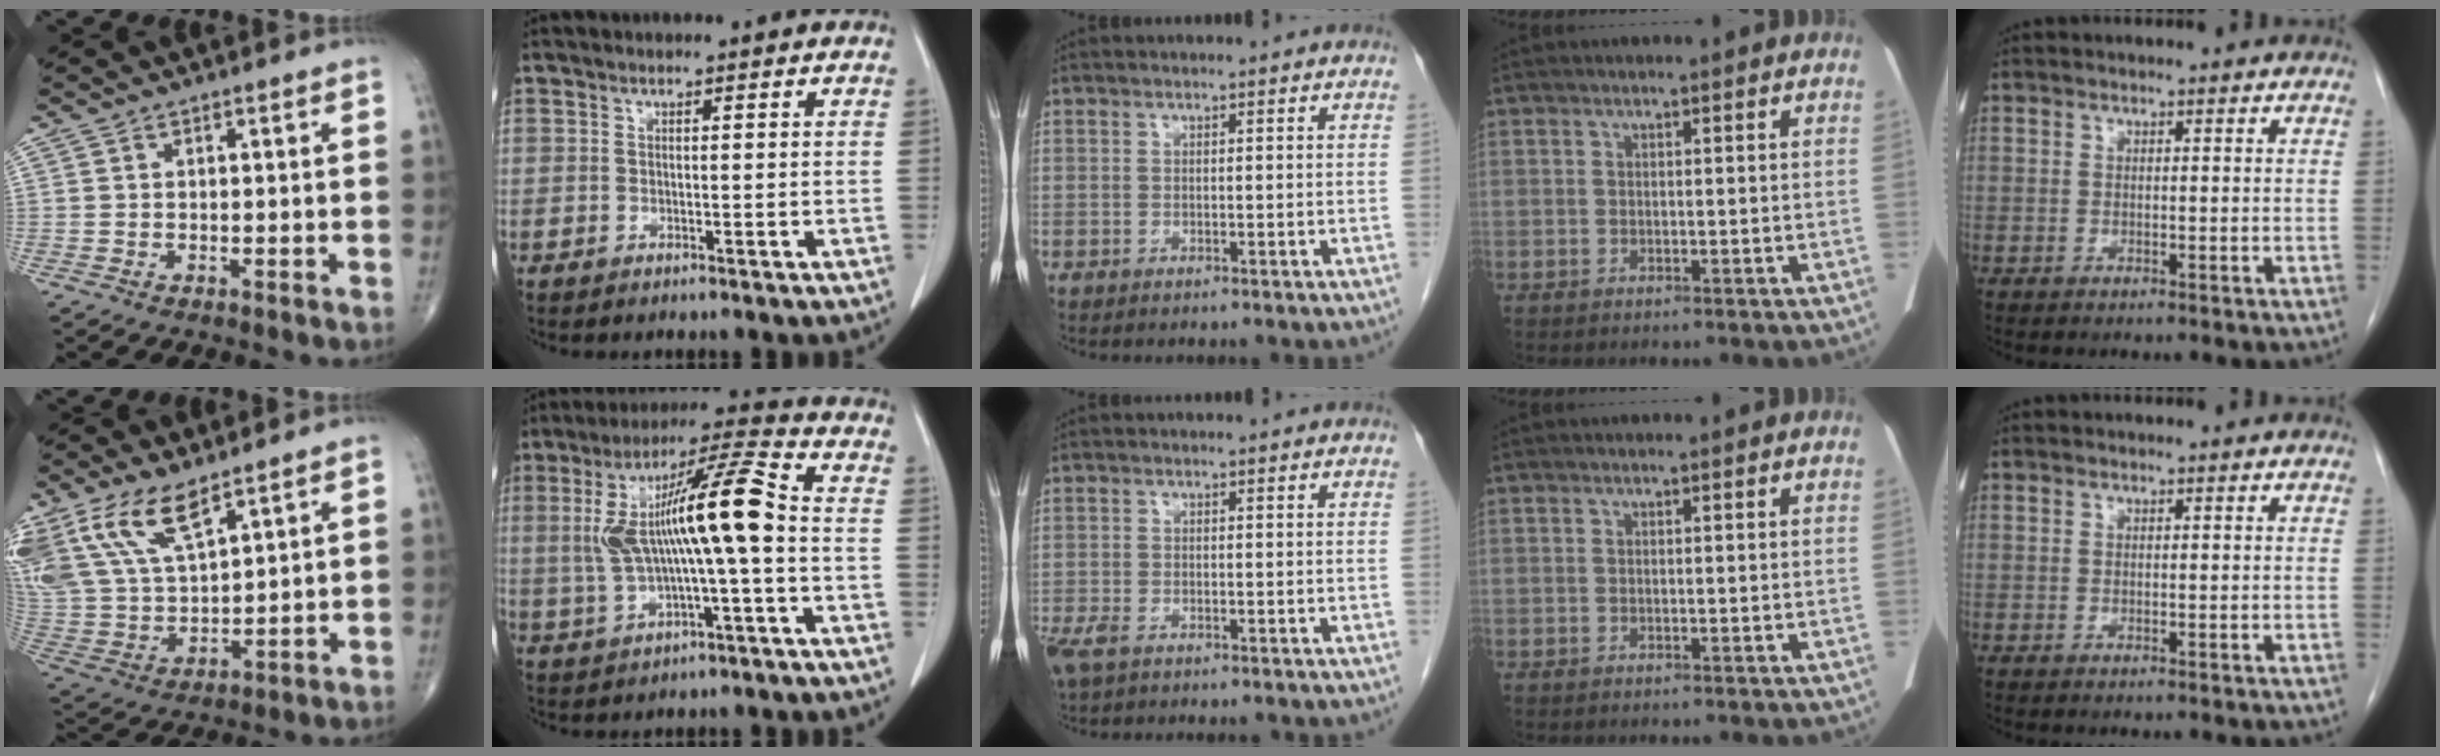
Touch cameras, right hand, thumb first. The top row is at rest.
{"thumb": {"total": 16.2, "force": [9.7, 6.8, 11.0], "torque": [-0.227, -0.033, 0.204]}, "index": {"total": 13.5, "force": [0.1, 1.0, 13.5], "torque": [-0.241, 0.027, 0.001]}, "middle": {"total": 4.8, "force": [-3.3, 2.2, 2.7], "torque": [-0.058, -0.010, -0.051]}}